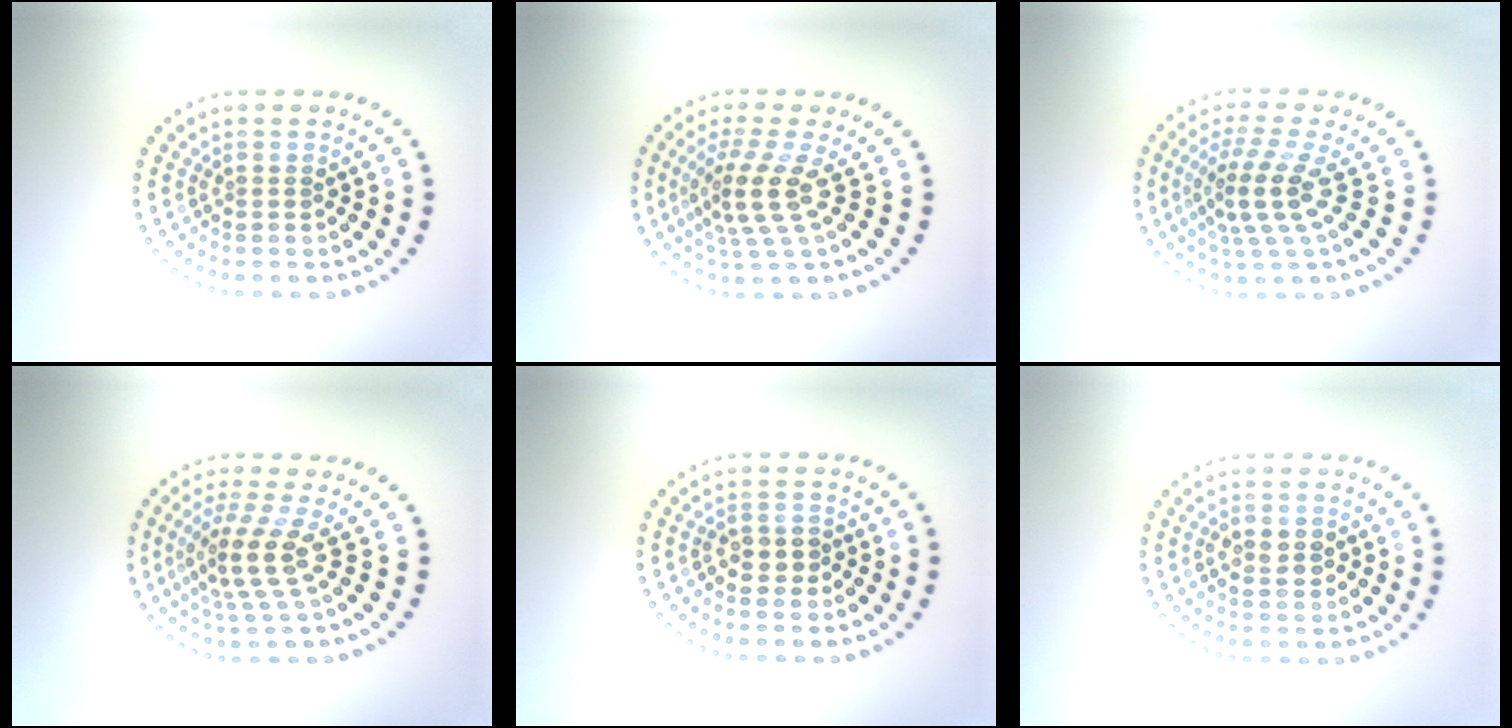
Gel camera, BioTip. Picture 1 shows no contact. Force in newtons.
{"total": 3.9, "press": 2.9, "slide": 2.7}
{"total": 4.0, "press": 2.8, "slide": 2.8}
{"total": 3.9, "press": 2.9, "slide": 2.7}
{"total": 1.4, "press": 1.3, "slide": 0.5}
{"total": 2.3, "press": 2.3, "slide": 0.2}